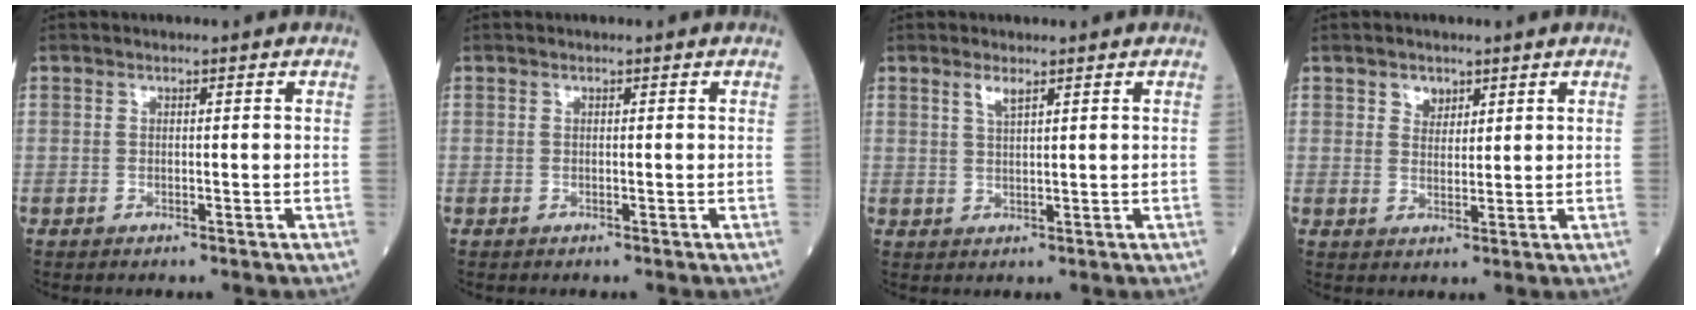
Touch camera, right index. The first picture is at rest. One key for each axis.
{"total": 0.0}
{"total": 1.9, "fx": 1.3, "fy": 0.2, "fz": 1.4, "tx": -0.031, "ty": -0.001, "tz": 0.027}
{"total": 2.5, "fx": 1.6, "fy": 1.7, "fz": 0.8, "tx": -0.012, "ty": -0.001, "tz": 0.027}